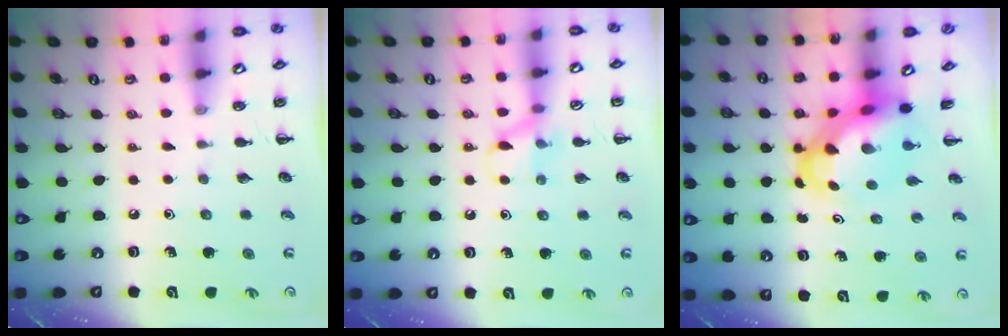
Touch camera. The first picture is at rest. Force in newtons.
{"total": 8.2, "press": 8.1, "slide": 1.7}
{"total": 6.2, "press": 6.0, "slide": 1.6}